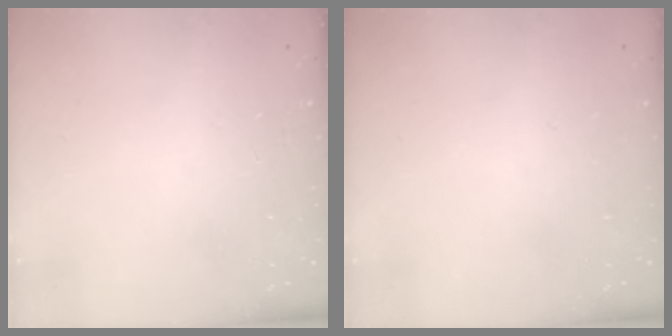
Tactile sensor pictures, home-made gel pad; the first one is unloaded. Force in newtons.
{"total": 0.0}